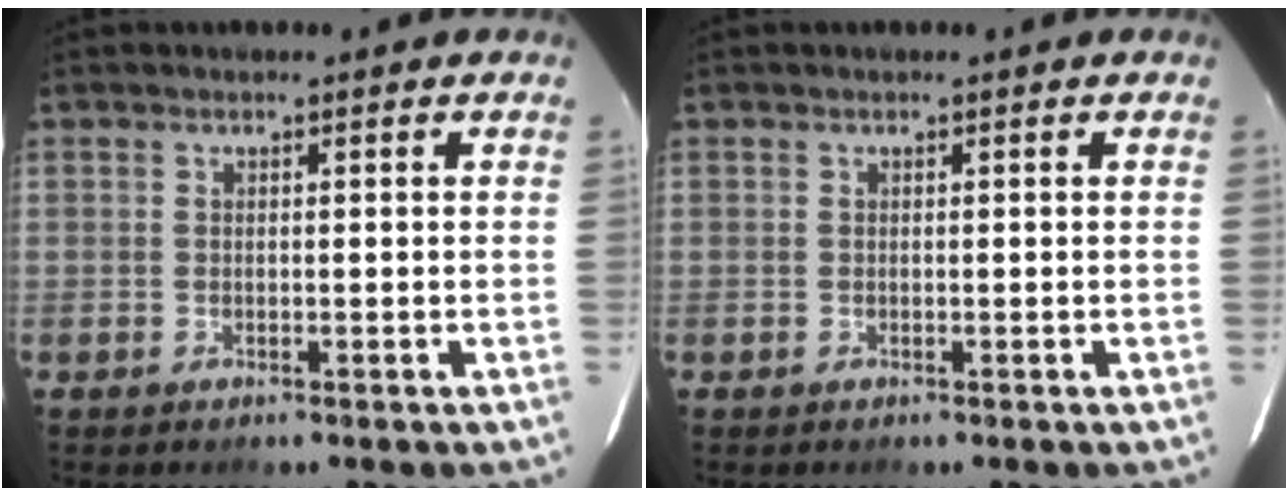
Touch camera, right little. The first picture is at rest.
{"total": 0.0}